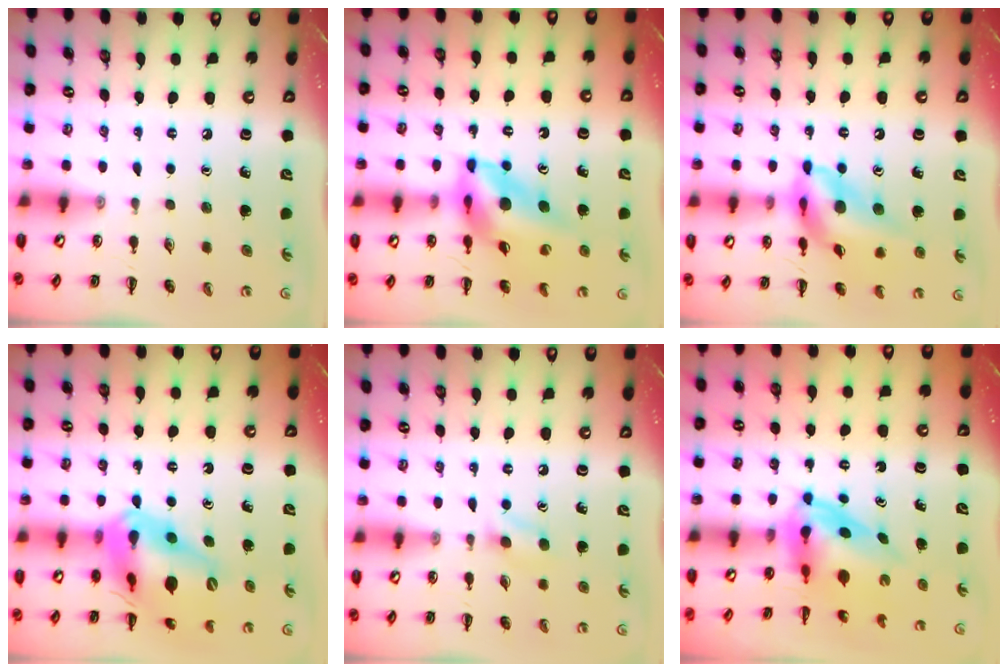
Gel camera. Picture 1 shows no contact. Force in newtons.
{"total": 13.2, "press": 12.5, "slide": 4.3}
{"total": 14.5, "press": 13.7, "slide": 4.8}
{"total": 19.2, "press": 18.8, "slide": 3.9}
{"total": 4.4, "press": 4.1, "slide": 1.6}
{"total": 3.7, "press": 3.6, "slide": 0.8}